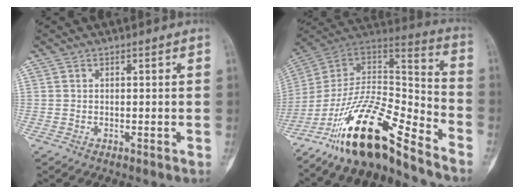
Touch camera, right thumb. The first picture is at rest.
{"total": 21.4, "force": [-15.8, 5.6, 13.4], "torque": [-0.242, 0.095, -0.285]}